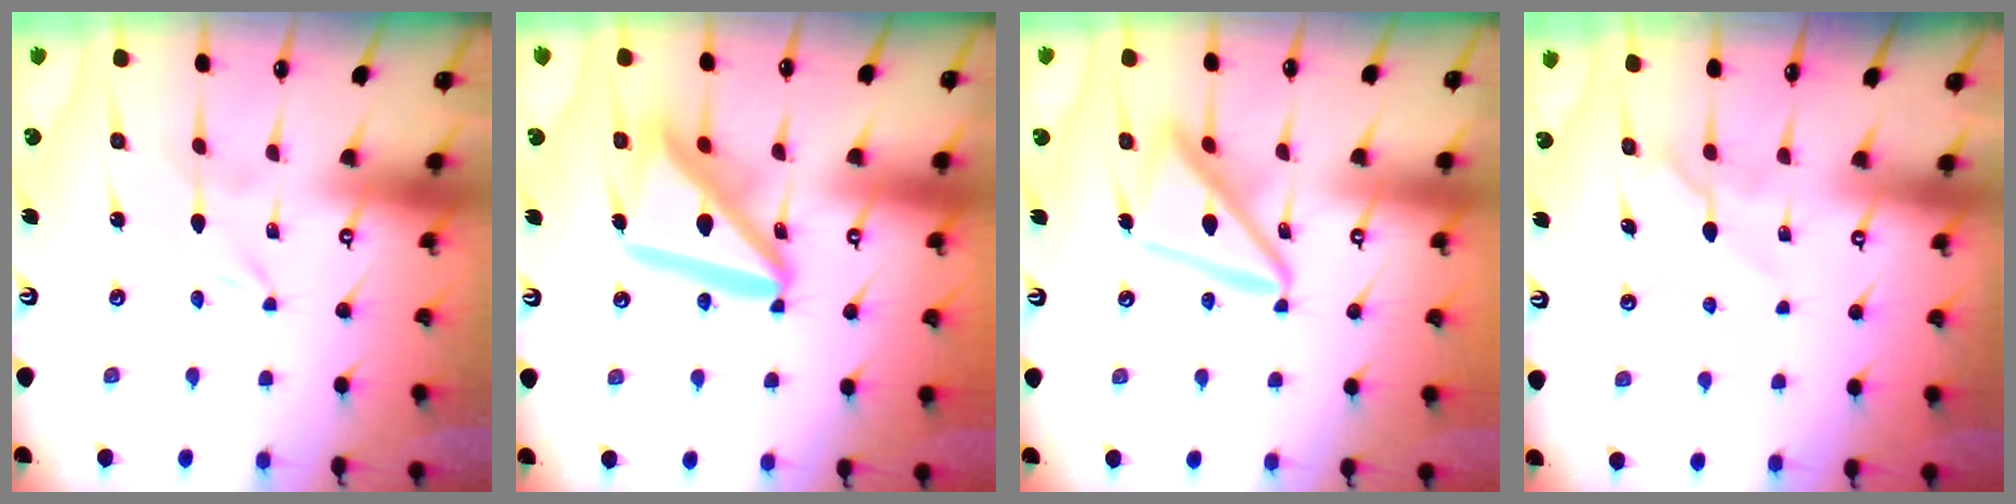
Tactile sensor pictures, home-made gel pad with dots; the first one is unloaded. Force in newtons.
{"total": 18.4, "press": 18.3, "slide": 2.0}
{"total": 14.6, "press": 14.6, "slide": 1.4}
{"total": 5.9, "press": 5.9, "slide": 0.4}